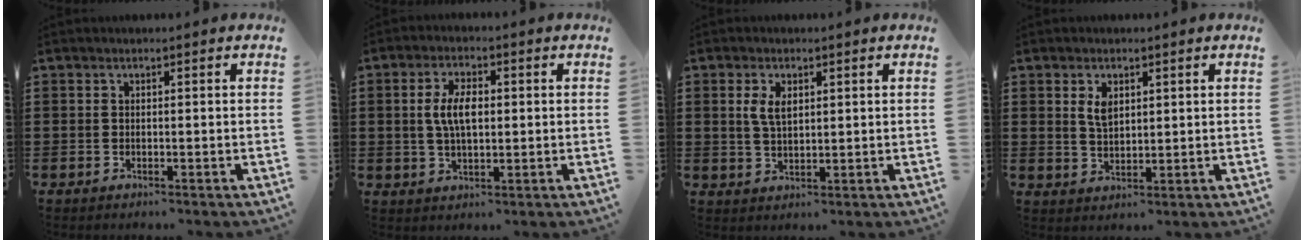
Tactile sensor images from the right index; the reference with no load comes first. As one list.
[{"total": 5.7, "force": [0.5, 2.6, 5.0], "torque": [-0.108, 0.007, 0.005]}, {"total": 3.8, "force": [1.1, 1.9, 3.1], "torque": [-0.066, 0.009, 0.019]}, {"total": 3.2, "force": [1.4, 1.8, 2.3], "torque": [-0.043, 0.002, 0.023]}]